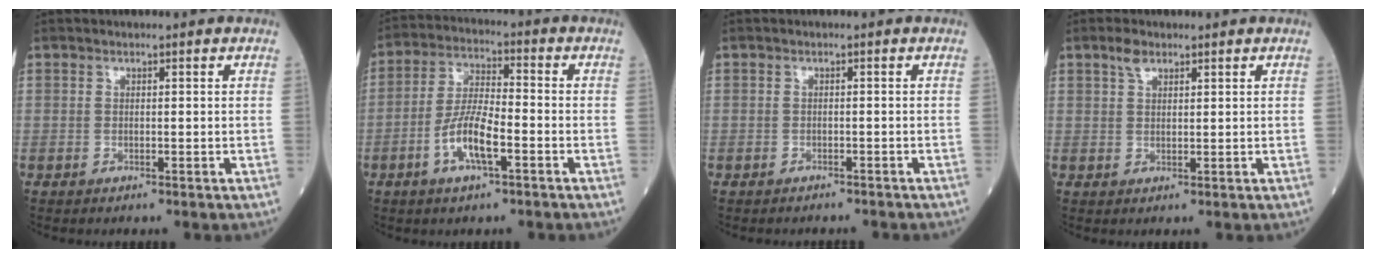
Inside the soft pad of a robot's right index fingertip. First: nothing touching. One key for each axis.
{"total": 8.1, "fx": -3.2, "fy": 1.9, "fz": 7.2, "tx": -0.147, "ty": 0.002, "tz": -0.062}
{"total": 3.0, "fx": -2.7, "fy": 1.3, "fz": 0.2, "tx": -0.005, "ty": 0.001, "tz": -0.038}
{"total": 2.3, "fx": 1.5, "fy": 1.0, "fz": 1.3, "tx": -0.027, "ty": 0.006, "tz": 0.031}